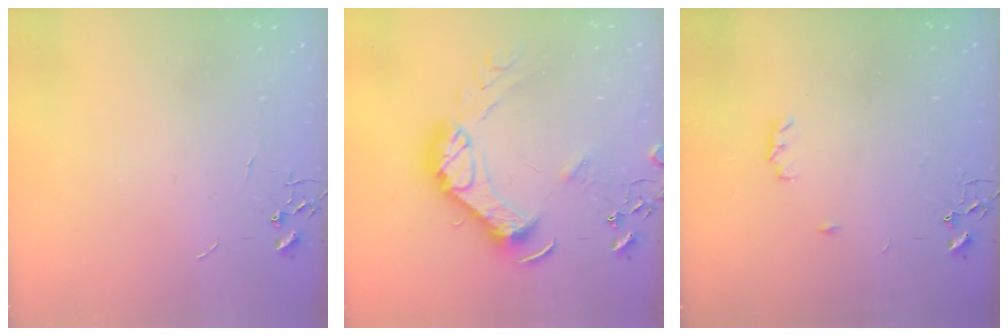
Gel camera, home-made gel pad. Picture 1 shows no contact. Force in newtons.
{"total": 16.9, "press": 16.8, "slide": 2.1}
{"total": 4.2, "press": 4.1, "slide": 0.9}